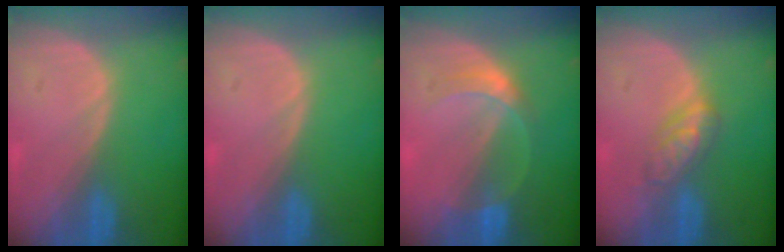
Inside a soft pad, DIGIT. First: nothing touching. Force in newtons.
{"total": 0.0}
{"total": 4.1, "press": 4.0, "slide": 0.3}
{"total": 4.7, "press": 4.5, "slide": 1.3}